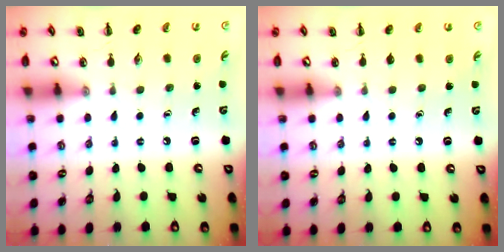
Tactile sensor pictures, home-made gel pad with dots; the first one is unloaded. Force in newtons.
{"total": 0.6, "press": 0.6, "slide": 0.0}